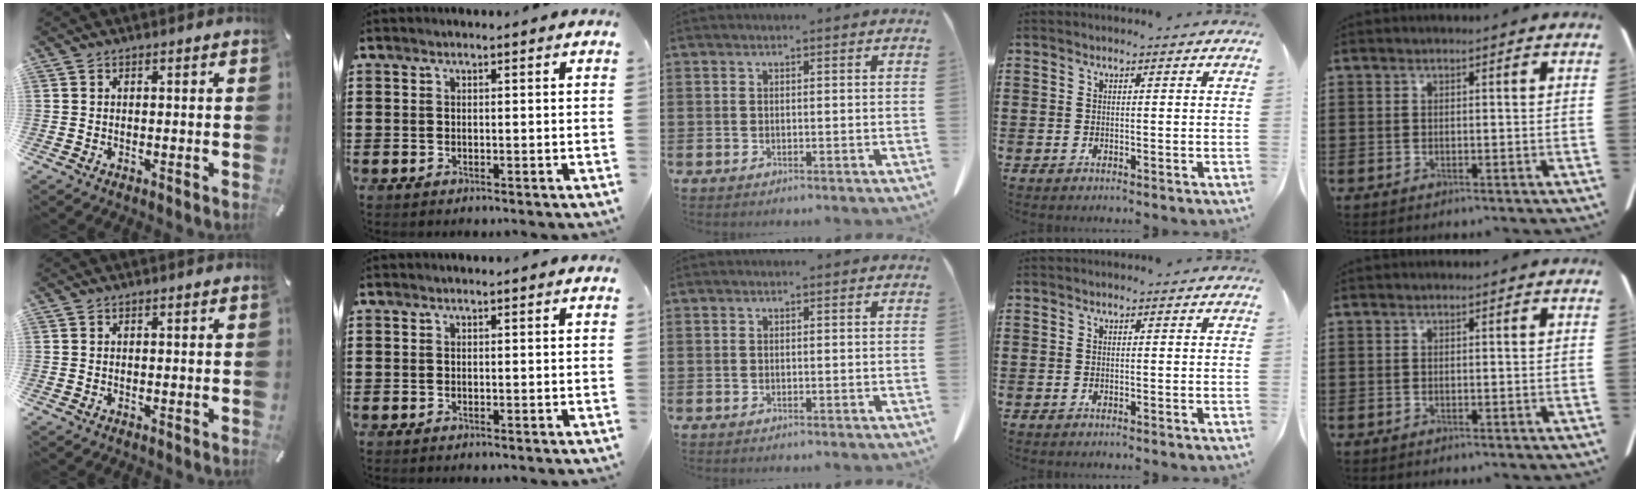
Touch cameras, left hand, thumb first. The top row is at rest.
{}